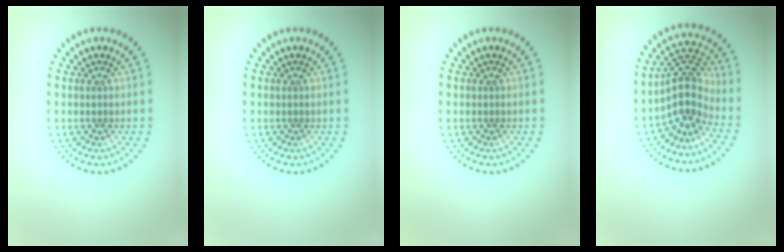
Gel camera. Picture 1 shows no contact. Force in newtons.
{"total": 0.0}
{"total": 0.0}
{"total": 3.9, "press": 3.2, "slide": 2.3}